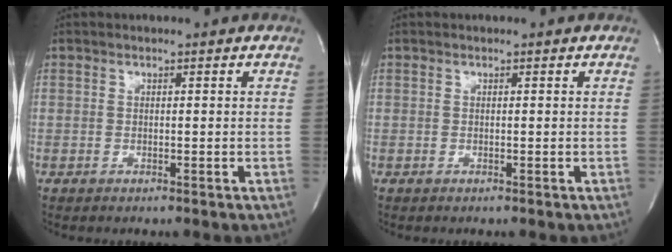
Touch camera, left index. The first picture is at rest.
{"total": 0.0}